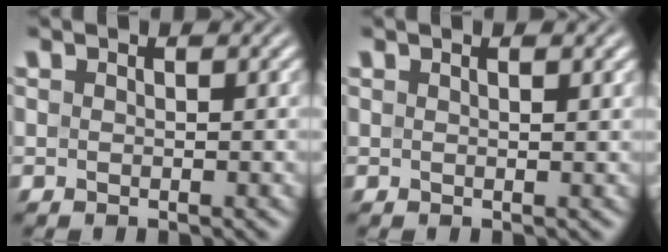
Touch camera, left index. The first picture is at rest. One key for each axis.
{"total": 0.8, "fx": 0.5, "fy": 0.1, "fz": 0.6, "tx": -0.011, "ty": 0.001, "tz": 0.010}